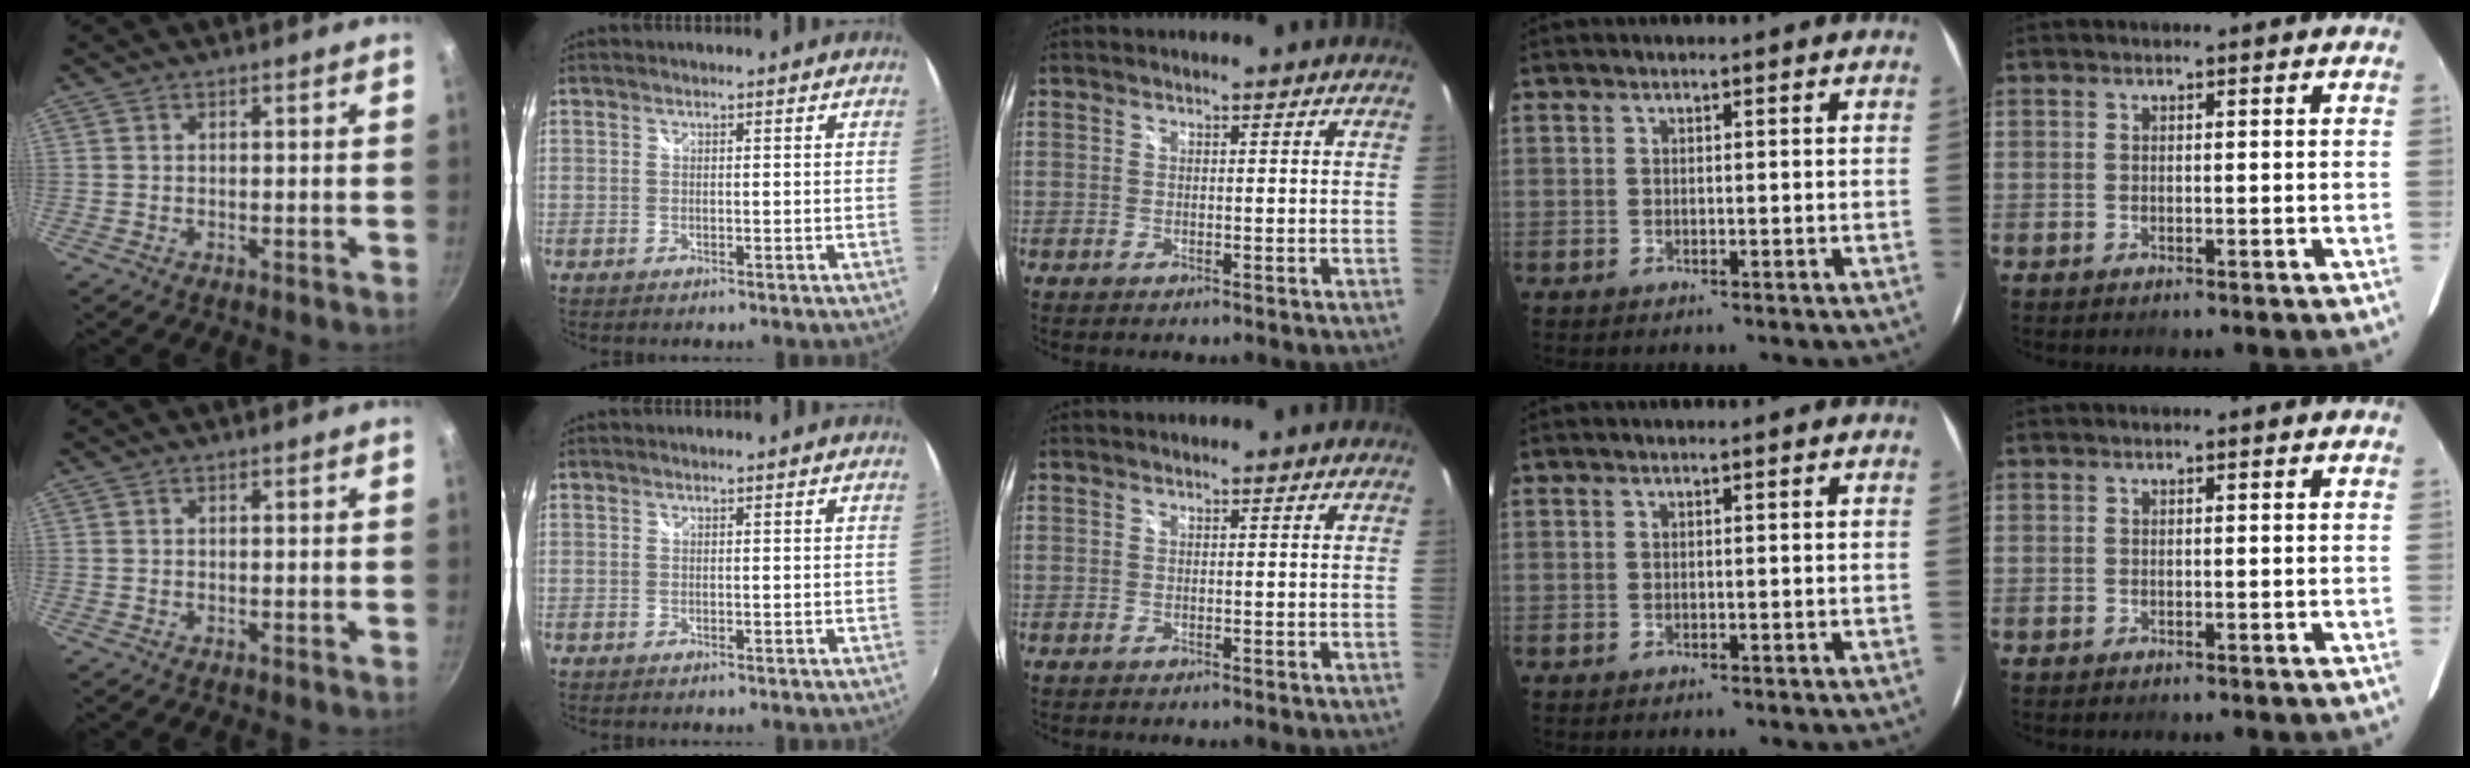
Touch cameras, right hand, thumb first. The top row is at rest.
{}